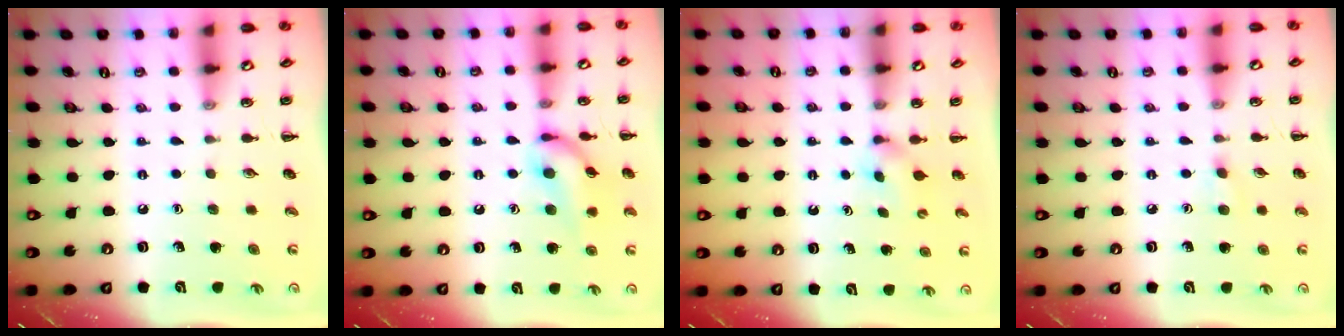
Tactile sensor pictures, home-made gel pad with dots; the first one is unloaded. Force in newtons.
{"total": 14.0, "press": 13.9, "slide": 1.2}
{"total": 1.8, "press": 1.5, "slide": 1.0}
{"total": 4.7, "press": 4.3, "slide": 1.7}